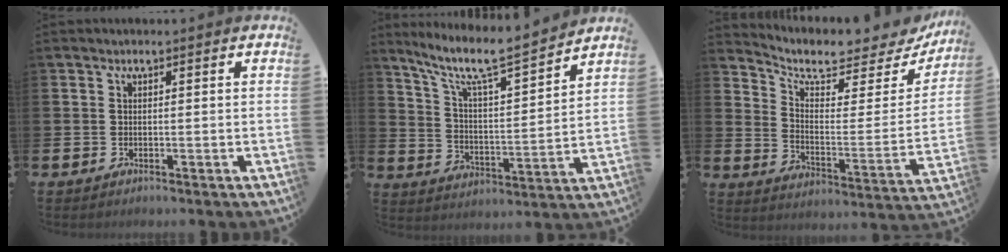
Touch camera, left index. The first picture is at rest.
{"total": 9.0, "force": [7.7, 0.8, 4.4], "torque": [-0.121, -0.052, 0.128]}
{"total": 7.1, "force": [6.4, 2.0, 2.2], "torque": [-0.064, -0.054, 0.105]}